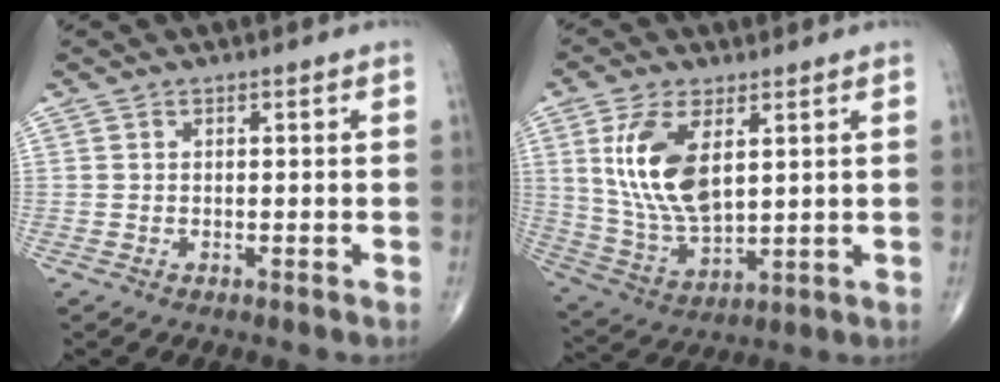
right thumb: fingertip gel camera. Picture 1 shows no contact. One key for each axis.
{"total": 13.9, "fx": 4.1, "fy": 6.9, "fz": 11.3, "tx": -0.223, "ty": -0.019, "tz": 0.091}